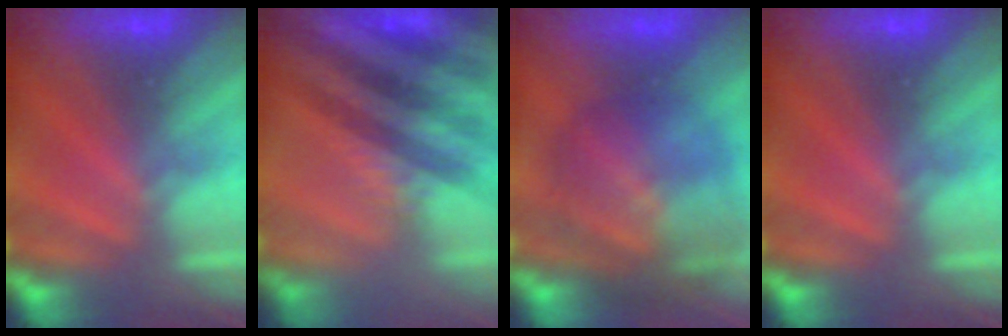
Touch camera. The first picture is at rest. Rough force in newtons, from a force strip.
{"total": 3.3}
{"total": 7.5}
{"total": 0.0}